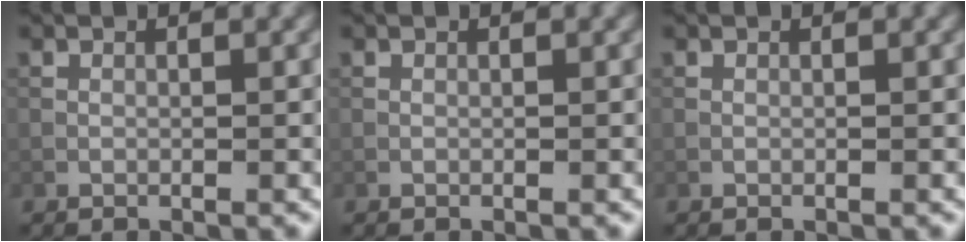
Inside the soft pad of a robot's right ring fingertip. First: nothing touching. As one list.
[{"total": 0.0}, {"total": 0.0}]